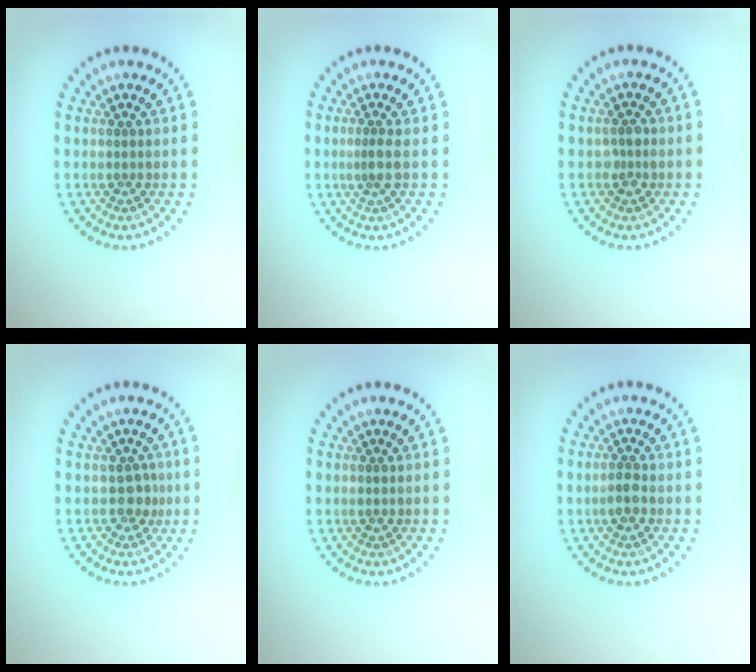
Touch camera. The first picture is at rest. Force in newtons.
{"total": 1.3, "press": 0.8, "slide": 1.1}
{"total": 1.1, "press": 1.0, "slide": 0.2}
{"total": 1.6, "press": 1.4, "slide": 0.9}
{"total": 0.6, "press": 0.5, "slide": 0.2}
{"total": 1.7, "press": 1.7, "slide": 0.4}